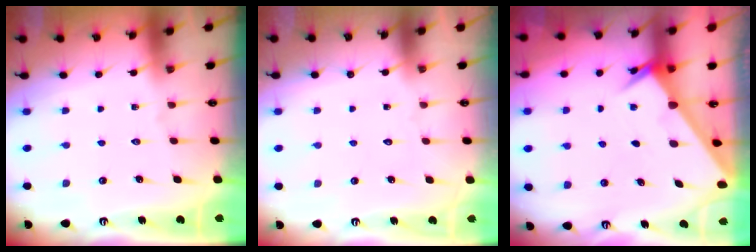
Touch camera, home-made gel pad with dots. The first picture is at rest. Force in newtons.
{"total": 1.5, "press": 1.5, "slide": 0.0}
{"total": 2.0, "press": 2.0, "slide": 0.1}